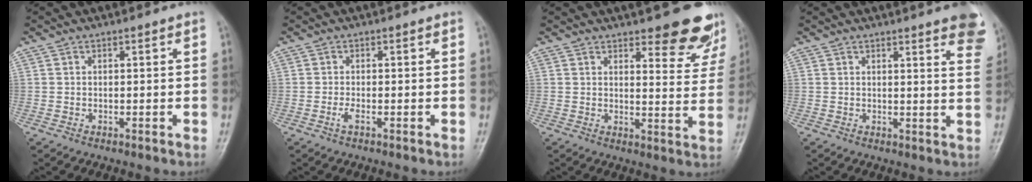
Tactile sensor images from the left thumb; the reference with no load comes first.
{"total": 1.5, "force": [-0.4, 0.4, 1.4], "torque": [-0.026, 0.001, -0.009]}
{"total": 10.4, "force": [7.8, 3.4, 6.1], "torque": [-0.037, -0.052, 0.090]}
{"total": 10.4, "force": [7.1, 2.0, 7.4], "torque": [-0.062, -0.027, 0.064]}